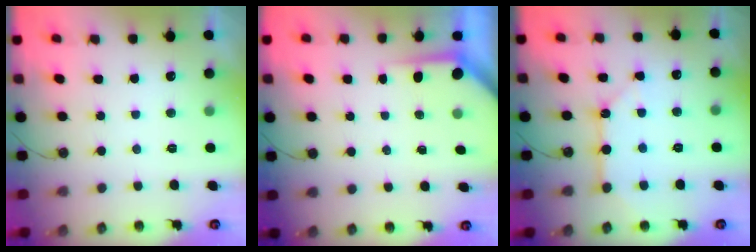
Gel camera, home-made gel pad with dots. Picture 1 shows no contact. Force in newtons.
{"total": 3.6, "press": 3.6, "slide": 0.4}
{"total": 9.3, "press": 9.3, "slide": 1.0}